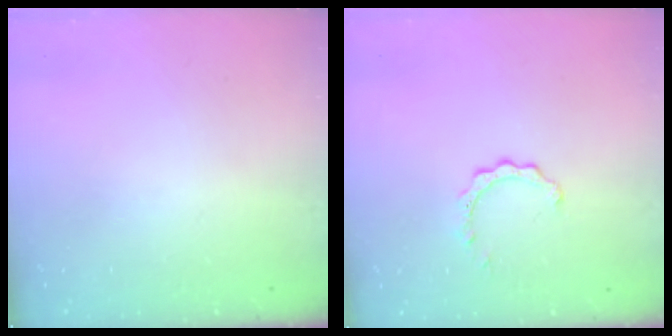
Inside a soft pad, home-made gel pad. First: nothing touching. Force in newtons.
{"total": 2.4, "press": 2.3, "slide": 0.3}